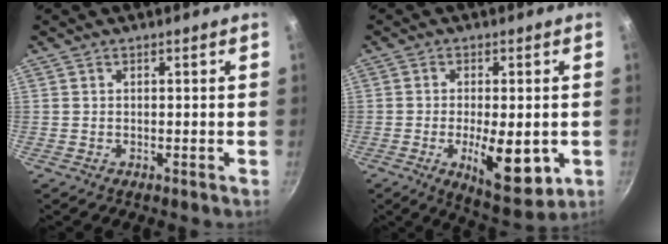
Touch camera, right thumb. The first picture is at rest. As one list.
[{"total": 11.9, "force": [-2.6, 4.7, 10.6], "torque": [-0.149, -0.008, -0.028]}]